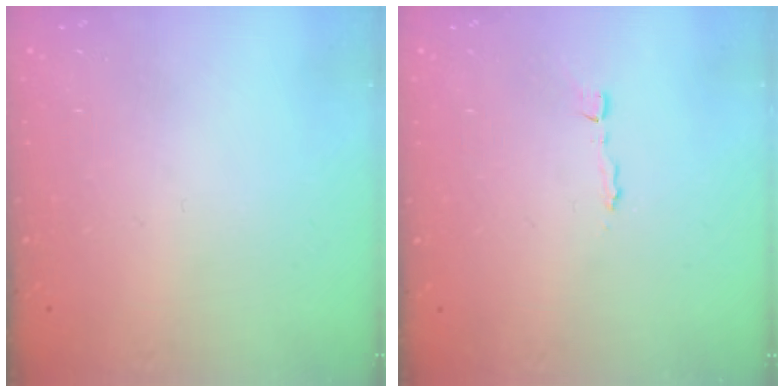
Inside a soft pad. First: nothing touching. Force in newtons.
{"total": 2.1, "press": 2.1, "slide": 0.0}